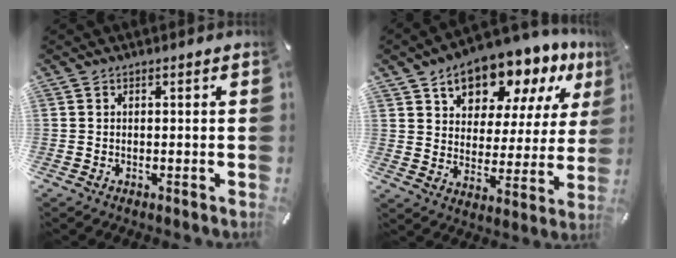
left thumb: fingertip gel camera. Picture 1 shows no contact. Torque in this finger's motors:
{"motor_torque": [2.68, 2.33, 1.64, -1.13, 0.19]}